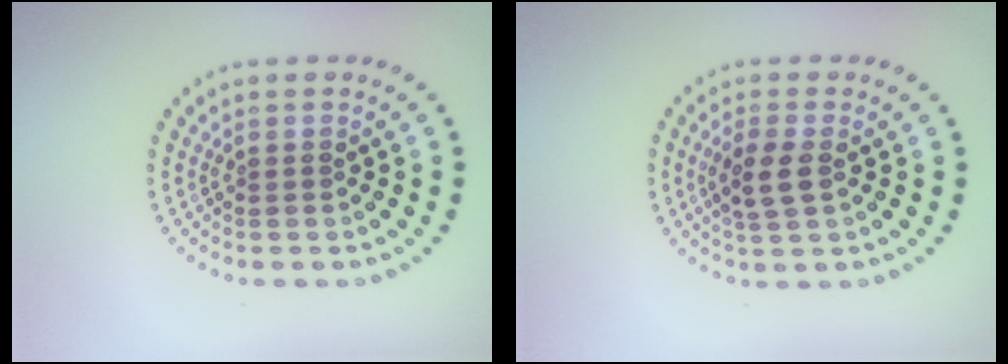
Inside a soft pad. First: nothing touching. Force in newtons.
{"total": 2.8, "press": 2.7, "slide": 0.8}